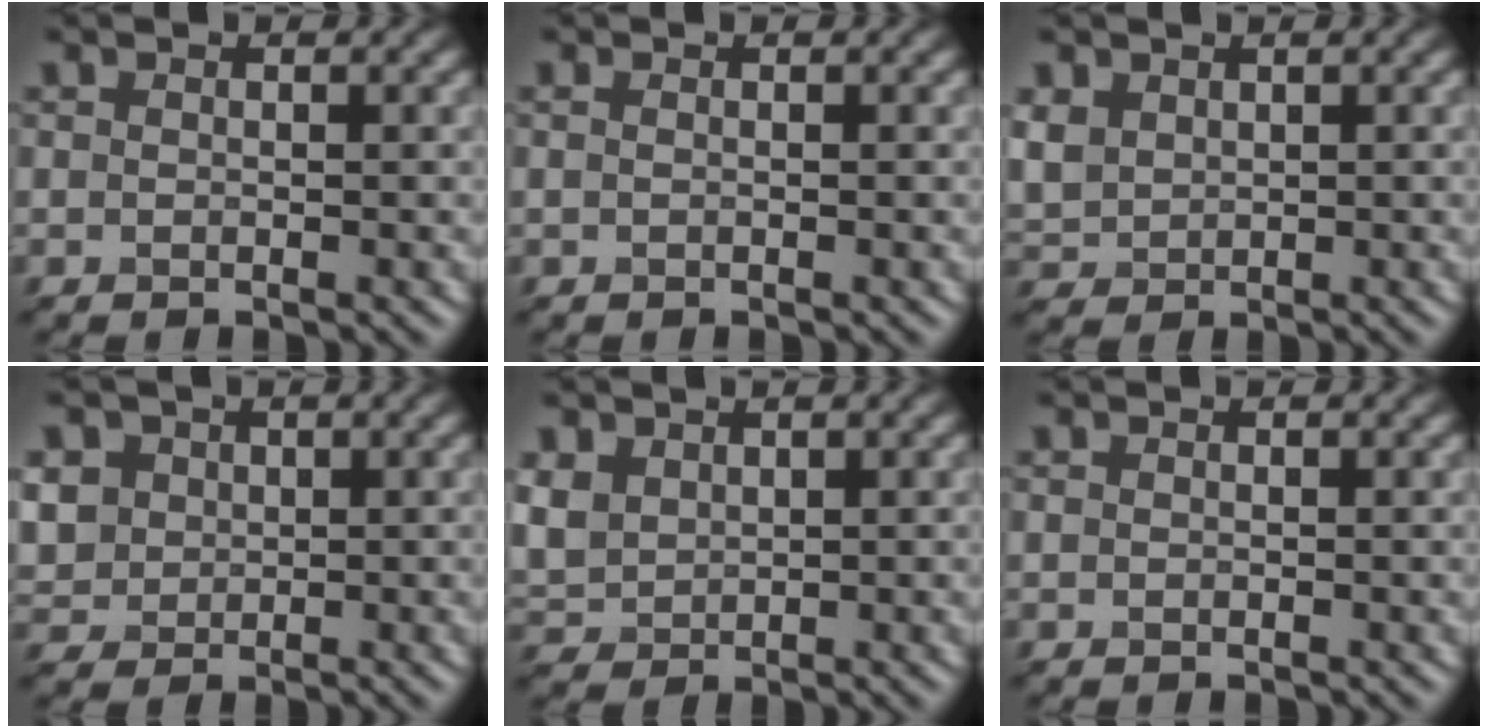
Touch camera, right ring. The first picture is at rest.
{"total": 0.9, "force": [0.2, 0.6, 0.7], "torque": [0.000, 0.006, -0.004]}
{"total": 1.6, "force": [0.9, 1.3, 0.1], "torque": [-0.026, 0.013, 0.041]}
{"total": 3.3, "force": [1.1, 3.0, 0.7], "torque": [-0.053, 0.024, 0.044]}
{"total": 2.1, "force": [1.1, 1.7, 0.6], "torque": [-0.040, 0.013, 0.045]}
{"total": 0.0}